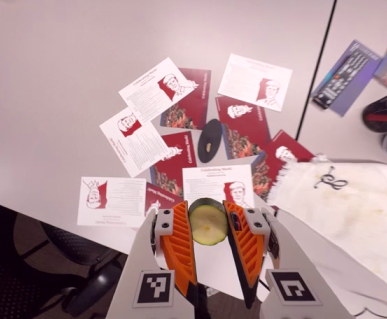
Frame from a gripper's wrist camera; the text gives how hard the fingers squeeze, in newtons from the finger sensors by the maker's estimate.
{"total": 11.7, "left": 11.6, "right": 11.8}